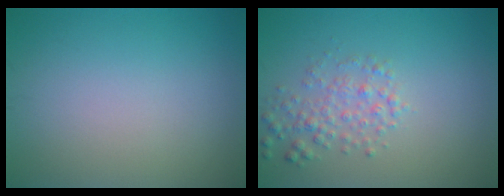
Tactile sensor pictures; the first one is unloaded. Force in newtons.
{"total": 2.5, "press": 2.5, "slide": 0.1}